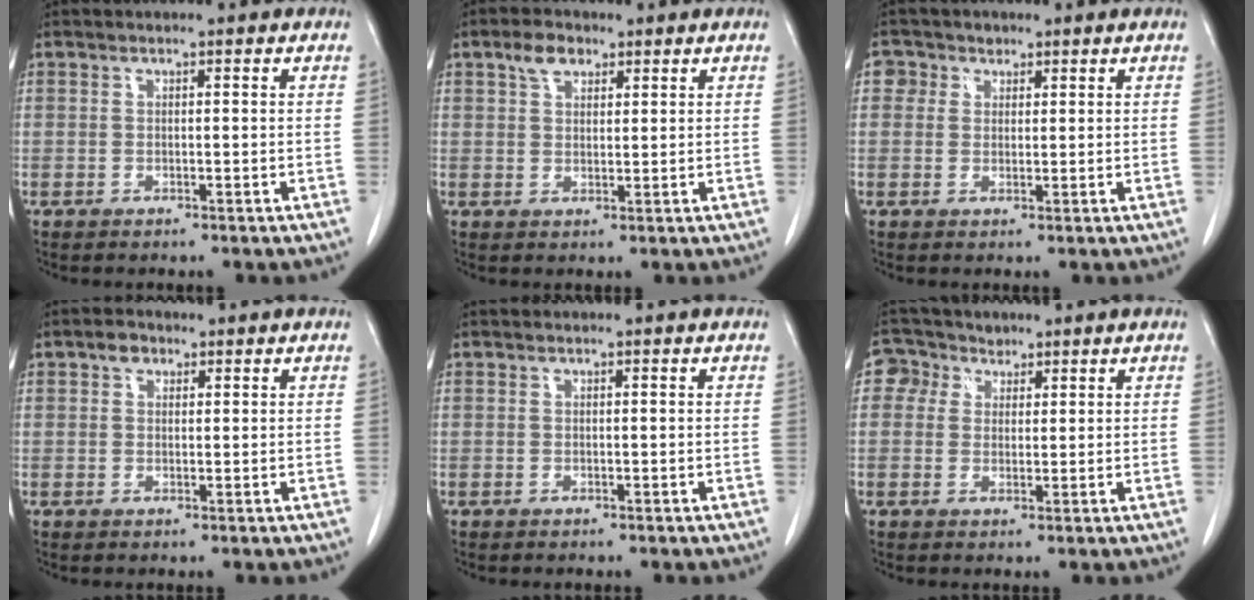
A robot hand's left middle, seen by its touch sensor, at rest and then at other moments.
{"total": 3.5, "force": [2.2, 2.0, 1.9], "torque": [-0.039, 0.008, 0.044]}
{"total": 2.8, "force": [1.3, 2.4, 0.2], "torque": [0.006, 0.006, 0.017]}
{"total": 2.0, "force": [1.2, 1.3, 0.8], "torque": [-0.015, 0.006, 0.018]}
{"total": 0.0}
{"total": 3.7, "force": [2.0, 3.1, 0.0], "torque": [0.003, 0.015, 0.033]}